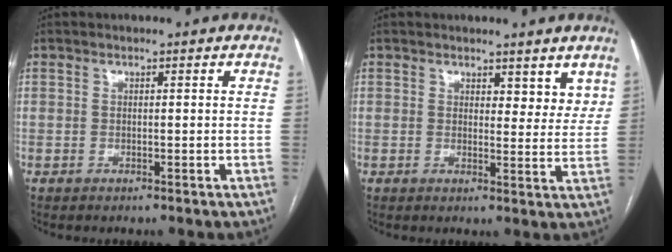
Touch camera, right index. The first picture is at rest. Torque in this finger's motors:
{"motor_torque": [0.03, 0.23, -0.04, 0.00]}